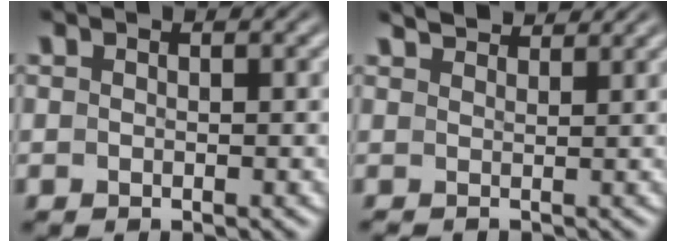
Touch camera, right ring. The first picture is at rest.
{"total": 1.7, "force": [1.7, 0.0, 0.4], "torque": [0.001, -0.007, 0.039]}